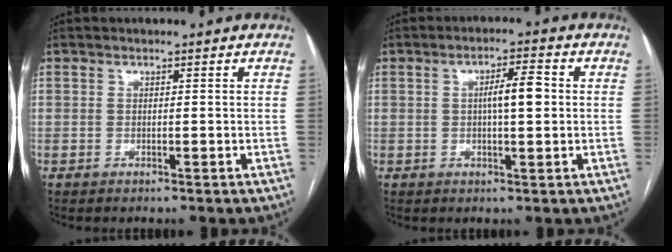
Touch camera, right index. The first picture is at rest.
{"total": 5.0, "force": [0.4, 0.9, 4.9], "torque": [-0.081, 0.010, 0.005]}